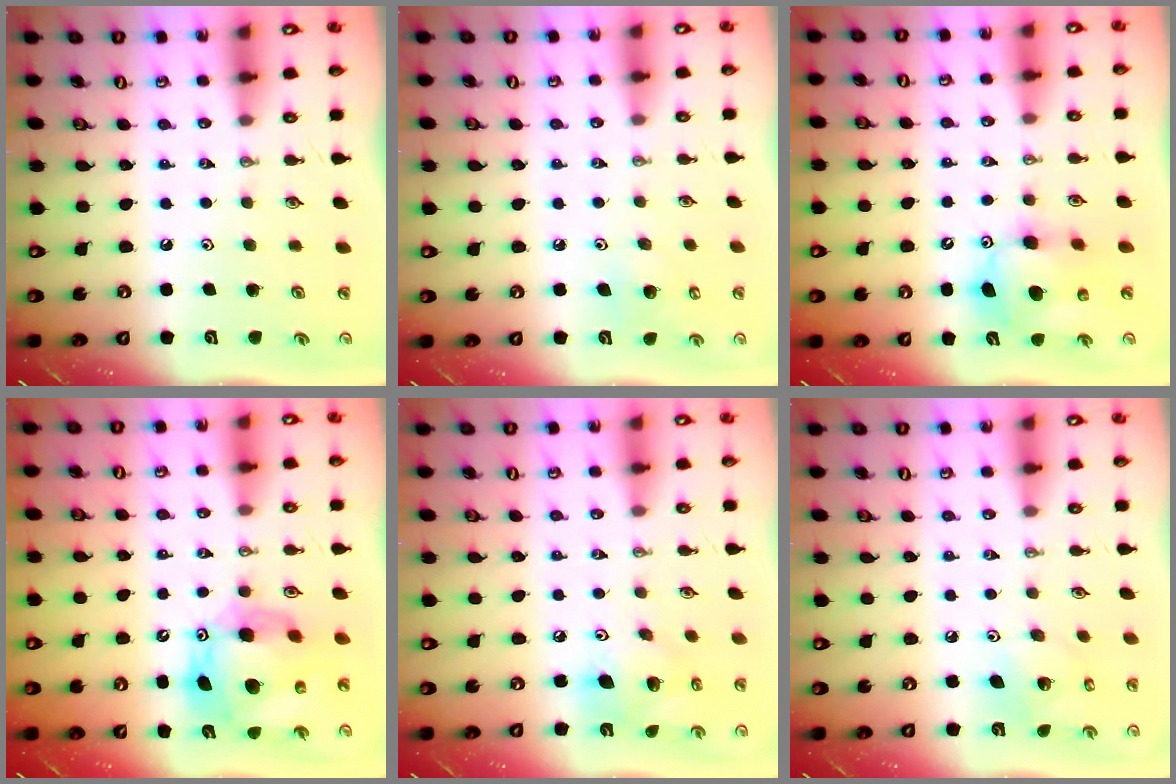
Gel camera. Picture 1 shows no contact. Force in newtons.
{"total": 6.5, "press": 6.5, "slide": 0.6}
{"total": 11.6, "press": 11.4, "slide": 2.5}
{"total": 16.5, "press": 16.4, "slide": 1.7}
{"total": 12.4, "press": 12.2, "slide": 2.2}
{"total": 6.7, "press": 6.7, "slide": 0.3}